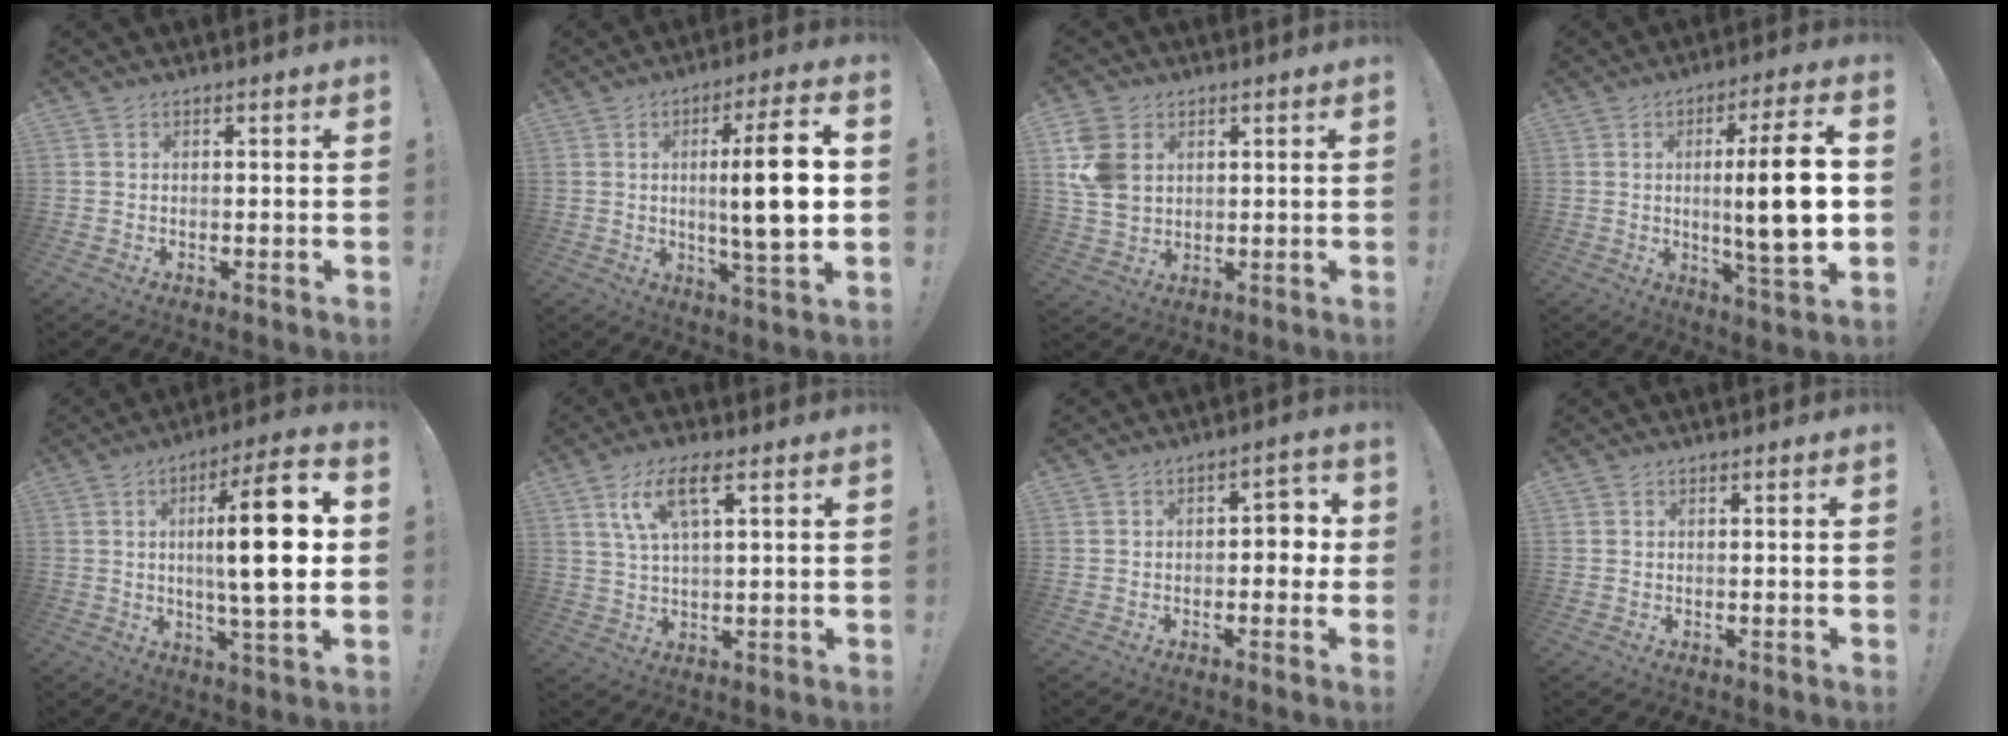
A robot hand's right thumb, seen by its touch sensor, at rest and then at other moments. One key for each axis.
{"total": 15.1, "fx": 0.8, "fy": 1.9, "fz": 14.9, "tx": -0.247, "ty": -0.009, "tz": -0.004}
{"total": 10.6, "fx": 3.3, "fy": 8.1, "fz": 6.0, "tx": -0.118, "ty": -0.001, "tz": 0.068}
{"total": 15.7, "fx": 0.4, "fy": 1.5, "fz": 15.6, "tx": -0.255, "ty": -0.013, "tz": -0.005}
{"total": 18.3, "fx": 1.5, "fy": 3.1, "fz": 18.0, "tx": -0.281, "ty": -0.005, "tz": 0.006}
{"total": 9.2, "fx": 4.2, "fy": 2.8, "fz": 7.7, "tx": -0.143, "ty": 0.000, "tz": 0.076}
{"total": 4.8, "fx": -1.3, "fy": 3.2, "fz": 3.4, "tx": -0.031, "ty": 0.007, "tz": -0.029}
{"total": 0.0}